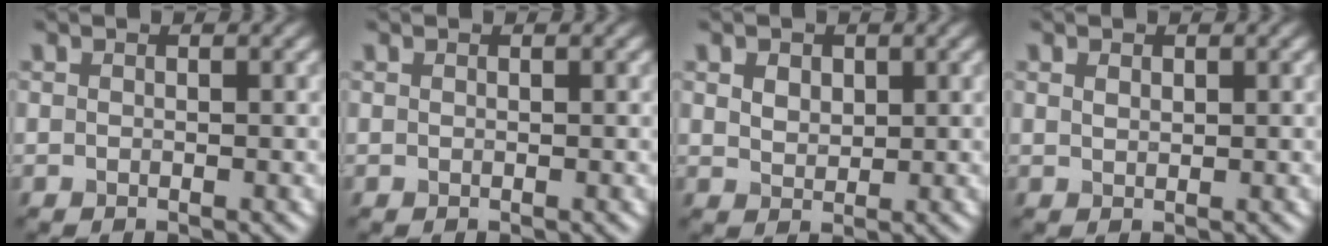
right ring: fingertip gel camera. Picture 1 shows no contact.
{"total": 0.0}
{"total": 2.4, "force": [1.2, 1.7, 1.3], "torque": [-0.025, 0.010, 0.013]}
{"total": 0.8, "force": [0.4, 0.4, 0.4], "torque": [-0.011, -0.001, 0.010]}